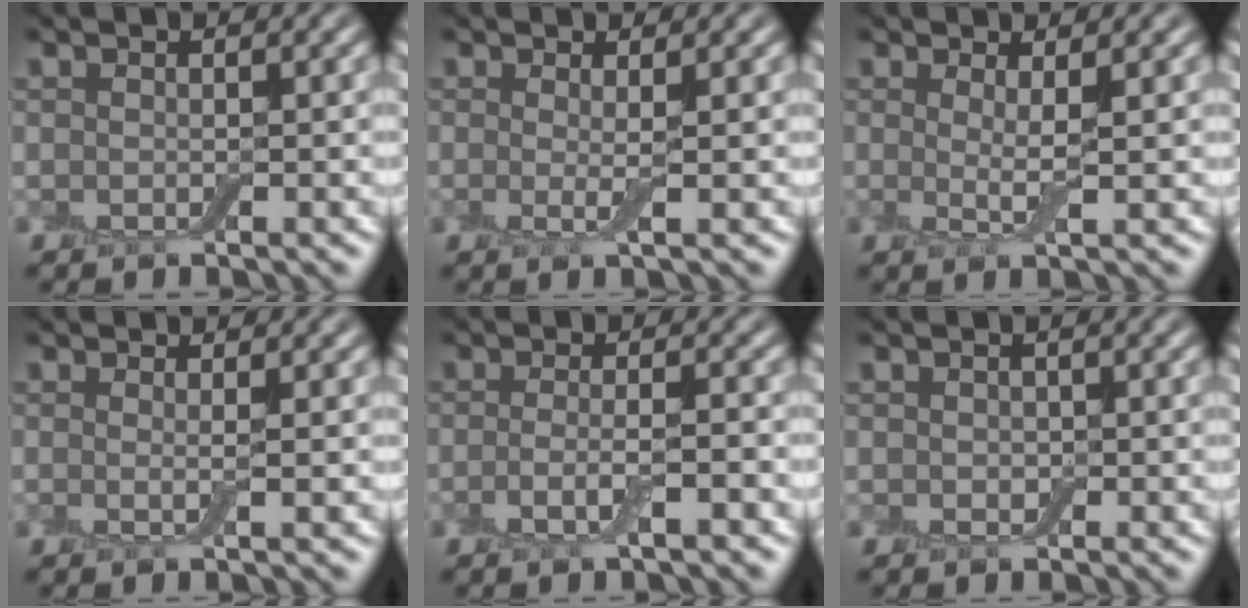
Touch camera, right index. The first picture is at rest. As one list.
[{"total": 1.6, "force": [0.1, 0.2, 1.6], "torque": [-0.034, -0.009, -0.001]}, {"total": 2.1, "force": [0.5, 0.3, 2.1], "torque": [-0.039, -0.012, 0.008]}, {"total": 1.3, "force": [0.2, 0.3, 1.3], "torque": [-0.020, -0.005, -0.003]}, {"total": 2.9, "force": [-1.0, 0.7, 2.6], "torque": [-0.056, -0.004, -0.023]}, {"total": 0.8, "force": [0.0, 0.7, 0.3], "torque": [-0.006, -0.002, -0.001]}]